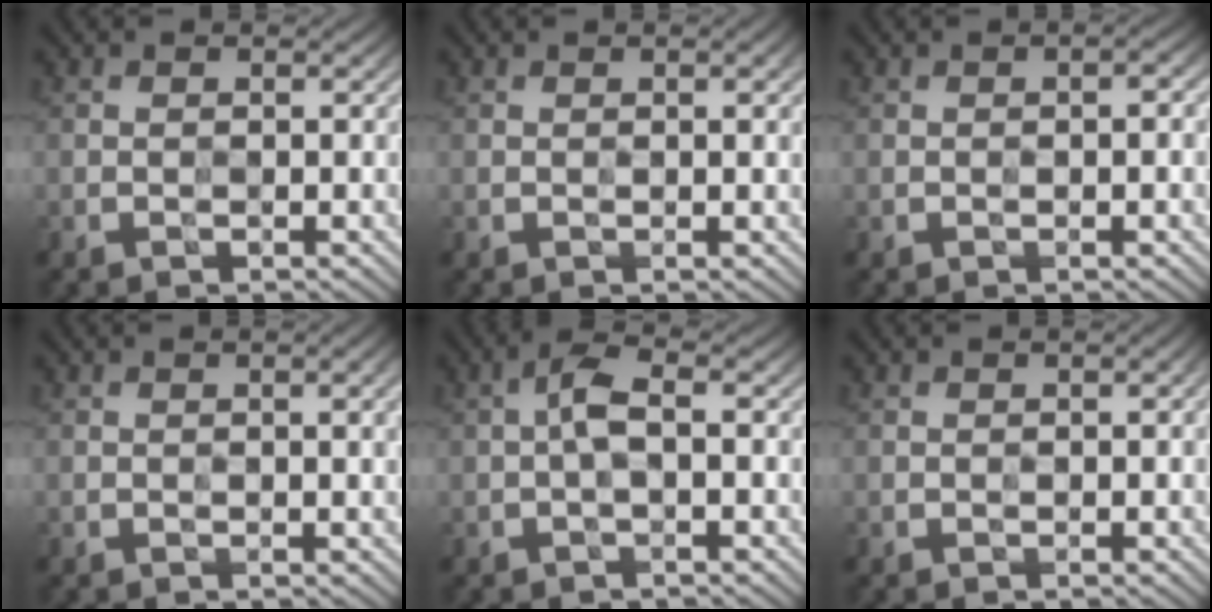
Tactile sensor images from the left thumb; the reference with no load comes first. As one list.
[{"total": 1.7, "force": [0.4, 0.2, 1.6], "torque": [-0.026, 0.000, 0.006]}, {"total": 1.7, "force": [-0.1, 0.3, 1.7], "torque": [-0.027, 0.005, -0.003]}, {"total": 2.7, "force": [0.5, 0.5, 2.6], "torque": [-0.036, 0.003, 0.007]}, {"total": 2.9, "force": [0.0, 0.8, 2.7], "torque": [-0.060, 0.011, -0.007]}, {"total": 1.0, "force": [0.2, 0.1, 1.0], "torque": [-0.017, 0.001, 0.002]}]